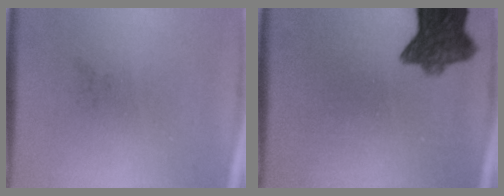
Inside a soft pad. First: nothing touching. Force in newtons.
{"total": 8.6}